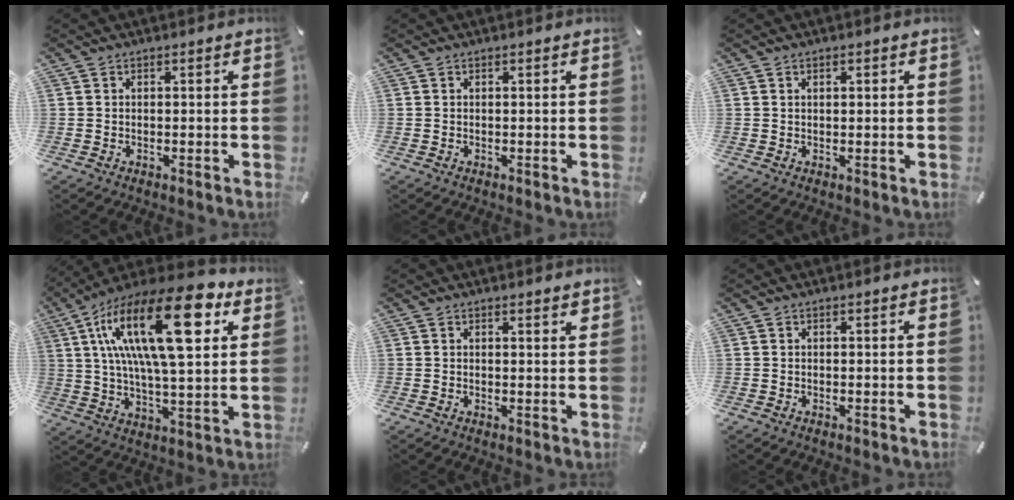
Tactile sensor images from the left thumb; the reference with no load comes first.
{"total": 0.0}
{"total": 0.9, "force": [0.4, 0.4, 0.7], "torque": [-0.014, 0.003, 0.005]}
{"total": 25.7, "force": [10.1, 9.3, 21.7], "torque": [-0.404, -0.039, 0.151]}
{"total": 0.9, "force": [0.8, 0.0, 0.4], "torque": [0.000, -0.006, 0.013]}
{"total": 0.0}